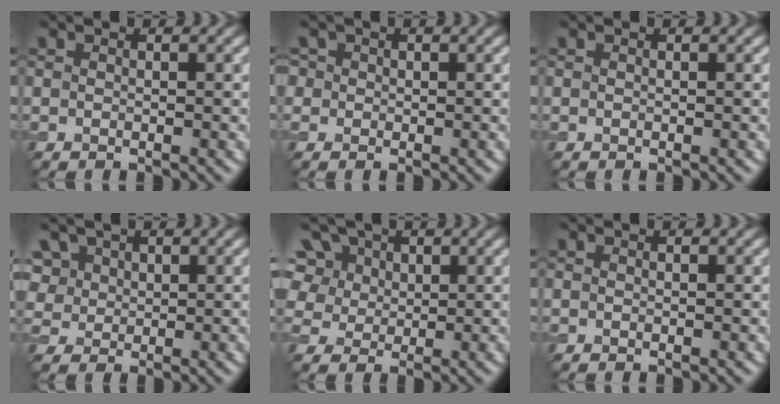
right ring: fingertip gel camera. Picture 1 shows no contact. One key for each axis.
{"total": 1.7, "fx": 0.5, "fy": 1.5, "fz": 0.6, "tx": -0.012, "ty": 0.007, "tz": -0.001}
{"total": 0.0}
{"total": 5.6, "fx": 2.7, "fy": 4.2, "fz": 2.4, "tx": -0.072, "ty": 0.013, "tz": 0.045}
{"total": 9.9, "fx": 4.8, "fy": 7.4, "fz": 4.4, "tx": -0.108, "ty": 0.027, "tz": 0.071}
{"total": 0.0}